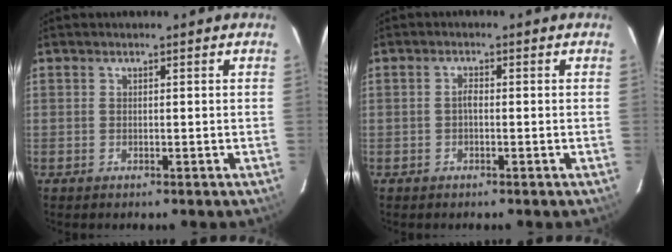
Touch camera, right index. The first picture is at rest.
{"total": 1.1, "force": [-0.3, 0.5, 0.9], "torque": [-0.018, 0.006, -0.007]}